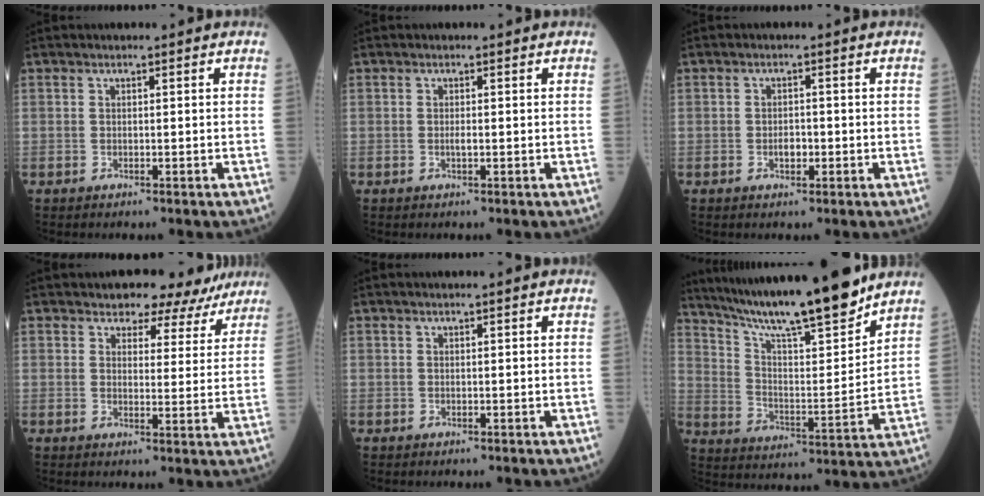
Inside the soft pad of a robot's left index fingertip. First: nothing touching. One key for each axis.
{"total": 0.7, "fx": -0.2, "fy": 0.1, "fz": 0.7, "tx": -0.014, "ty": -0.002, "tz": -0.003}
{"total": 1.9, "fx": -0.7, "fy": 1.0, "fz": 1.4, "tx": -0.024, "ty": 0.002, "tz": -0.010}
{"total": 8.9, "fx": 7.9, "fy": 3.8, "fz": 1.5, "tx": 0.009, "ty": -0.004, "tz": 0.078}
{"total": 0.7, "fx": 0.6, "fy": -0.2, "fz": 0.4, "tx": -0.010, "ty": 0.000, "tz": 0.015}
{"total": 19.9, "fx": 17.0, "fy": 0.7, "fz": 10.3, "tx": -0.173, "ty": -0.005, "tz": 0.278}